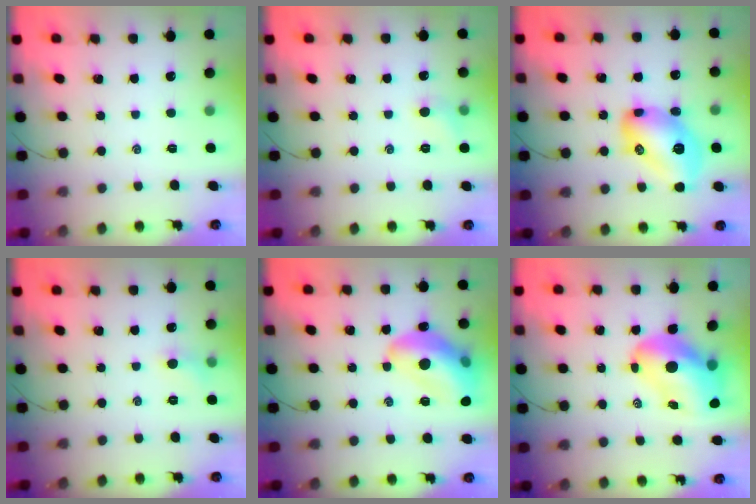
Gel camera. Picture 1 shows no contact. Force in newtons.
{"total": 5.1, "press": 4.9, "slide": 1.4}
{"total": 16.6, "press": 16.6, "slide": 0.4}
{"total": 4.3, "press": 4.0, "slide": 1.4}
{"total": 16.4, "press": 16.2, "slide": 2.3}
{"total": 13.6, "press": 13.0, "slide": 3.9}